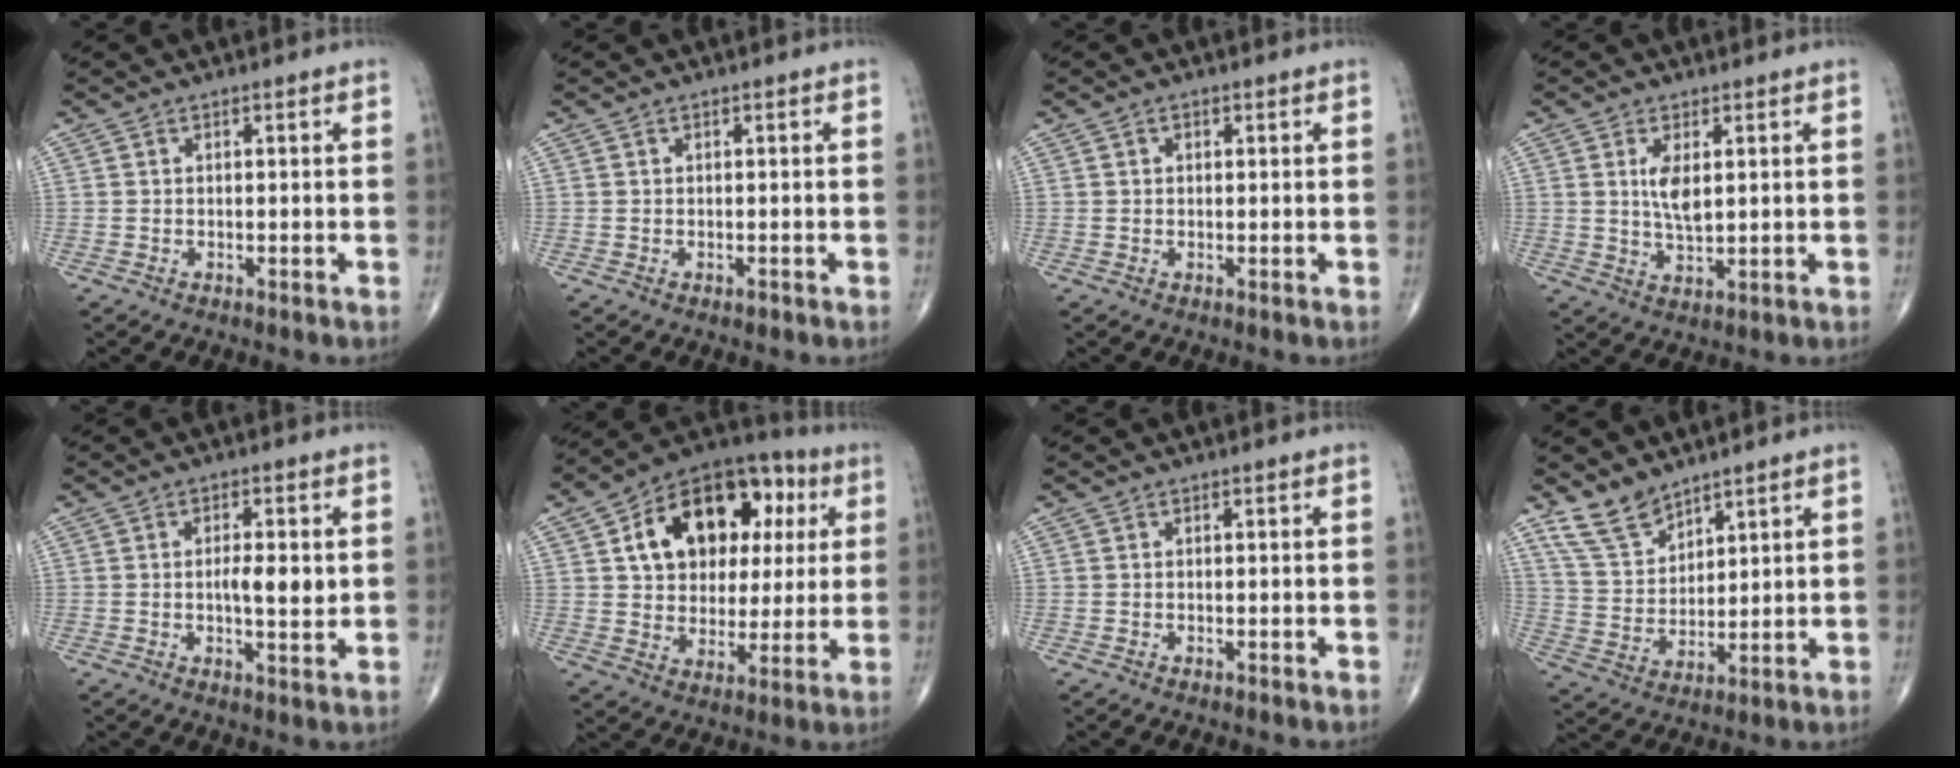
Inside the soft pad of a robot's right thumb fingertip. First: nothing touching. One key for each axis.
{"total": 0.5, "fx": -0.2, "fy": 0.4, "fz": 0.4, "tx": -0.002, "ty": 0.000, "tz": -0.004}
{"total": 0.9, "fx": 0.4, "fy": 0.7, "fz": 0.5, "tx": -0.002, "ty": 0.000, "tz": 0.004}
{"total": 5.2, "fx": 1.3, "fy": 2.2, "fz": 4.5, "tx": -0.079, "ty": -0.018, "tz": 0.028}
{"total": 5.7, "fx": 0.3, "fy": 1.9, "fz": 5.4, "tx": -0.084, "ty": -0.006, "tz": 0.004}
{"total": 21.1, "fx": 6.1, "fy": 14.2, "fz": 14.4, "tx": -0.177, "ty": 0.016, "tz": 0.093}
{"total": 0.0}
{"total": 8.0, "fx": 6.5, "fy": 3.6, "fz": 2.9, "tx": -0.044, "ty": -0.037, "tz": 0.142}